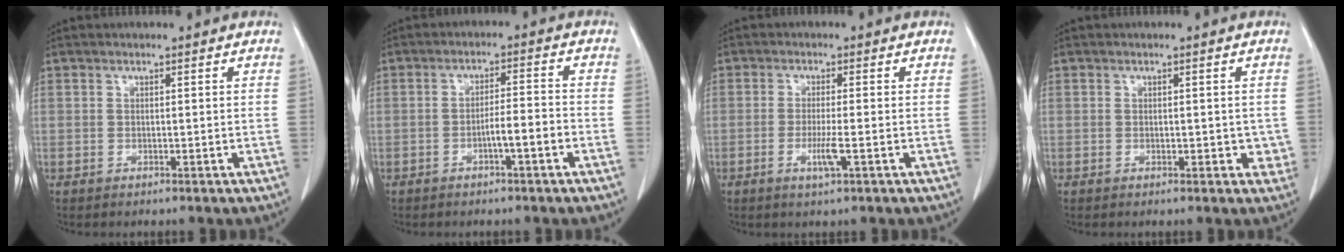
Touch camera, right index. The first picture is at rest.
{"total": 4.2, "force": [-1.9, 0.2, 3.8], "torque": [-0.059, 0.007, -0.031]}
{"total": 3.4, "force": [-1.2, 0.0, 3.2], "torque": [-0.064, -0.007, -0.022]}
{"total": 2.6, "force": [-0.2, 1.6, 2.1], "torque": [-0.012, 0.000, -0.001]}